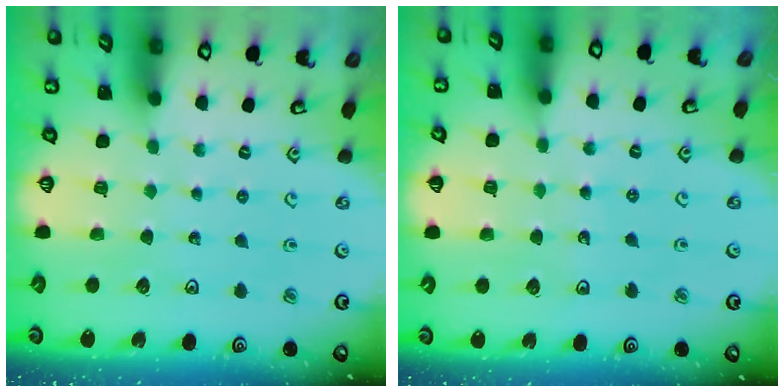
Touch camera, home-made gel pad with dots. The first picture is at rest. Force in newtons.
{"total": 4.7, "press": 4.4, "slide": 1.4}